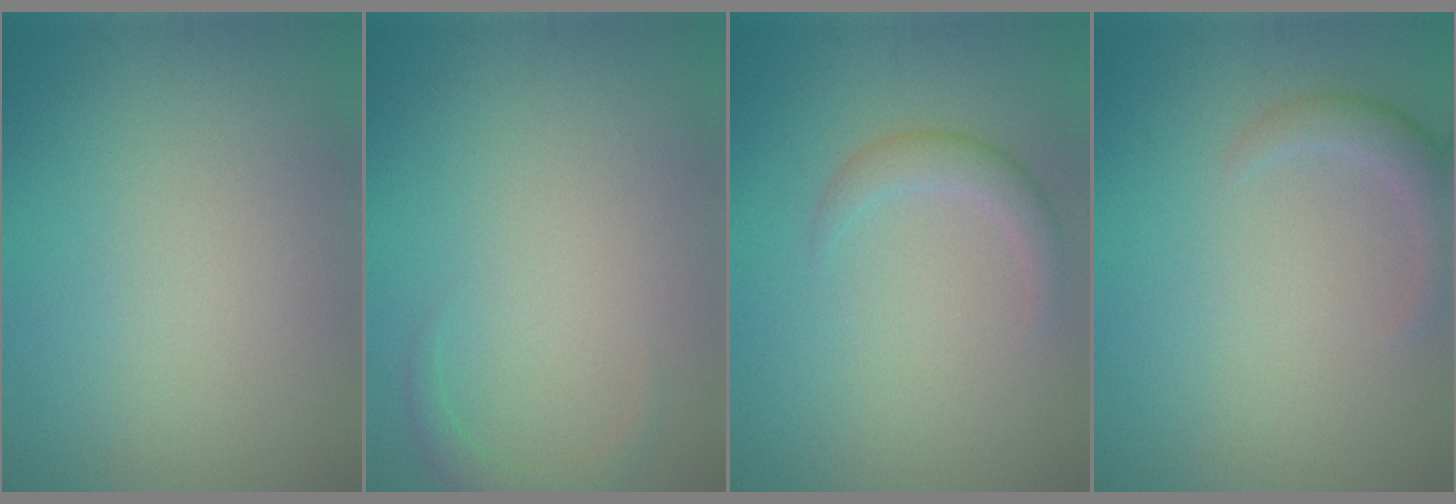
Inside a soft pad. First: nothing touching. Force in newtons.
{"total": 1.5, "press": 1.5, "slide": 0.2}
{"total": 2.0, "press": 2.0, "slide": 0.1}
{"total": 2.2, "press": 2.2, "slide": 0.2}